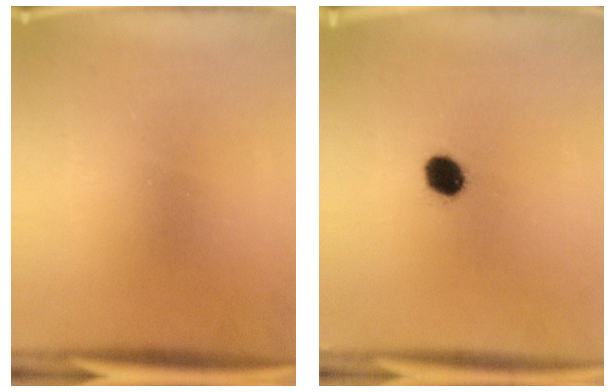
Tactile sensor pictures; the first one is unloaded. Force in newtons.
{"total": 5.9}